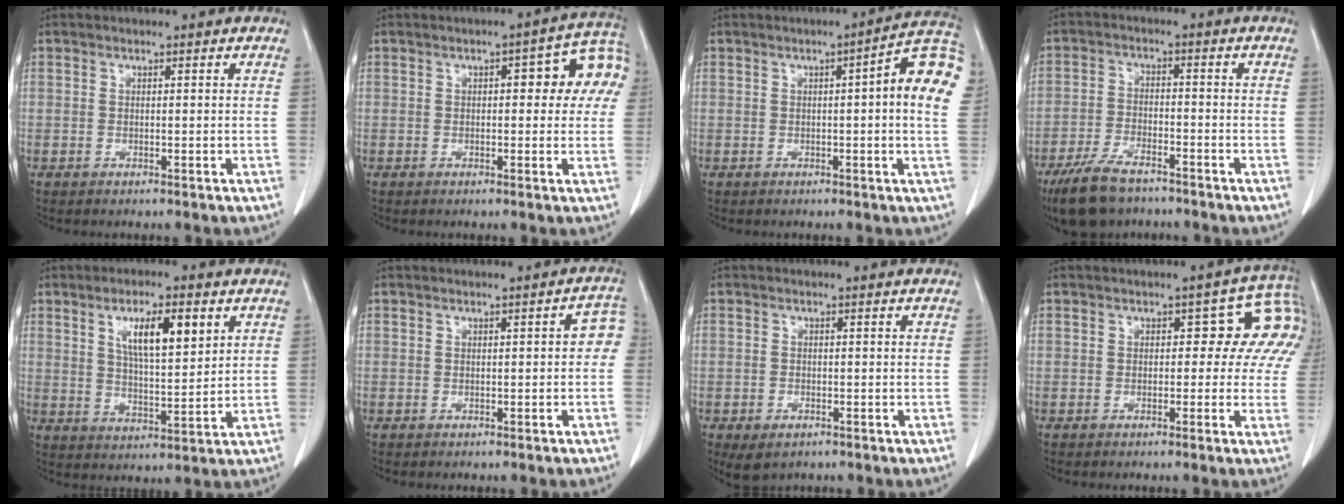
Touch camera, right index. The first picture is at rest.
{"total": 8.9, "force": [1.8, 3.3, 8.1], "torque": [-0.085, 0.036, 0.018]}
{"total": 10.0, "force": [1.9, 0.7, 9.8], "torque": [-0.115, 0.015, 0.010]}
{"total": 8.9, "force": [-6.8, 3.2, 4.7], "torque": [-0.098, -0.015, -0.124]}
{"total": 9.0, "force": [3.7, 2.2, 7.9], "torque": [-0.139, 0.002, 0.068]}
{"total": 3.1, "force": [0.0, 1.2, 2.9], "torque": [-0.022, 0.015, -0.004]}
{"total": 3.2, "force": [-1.8, 1.9, 1.8], "torque": [-0.034, -0.005, -0.019]}
{"total": 7.1, "force": [1.6, 4.1, 5.6], "torque": [-0.051, 0.033, 0.009]}